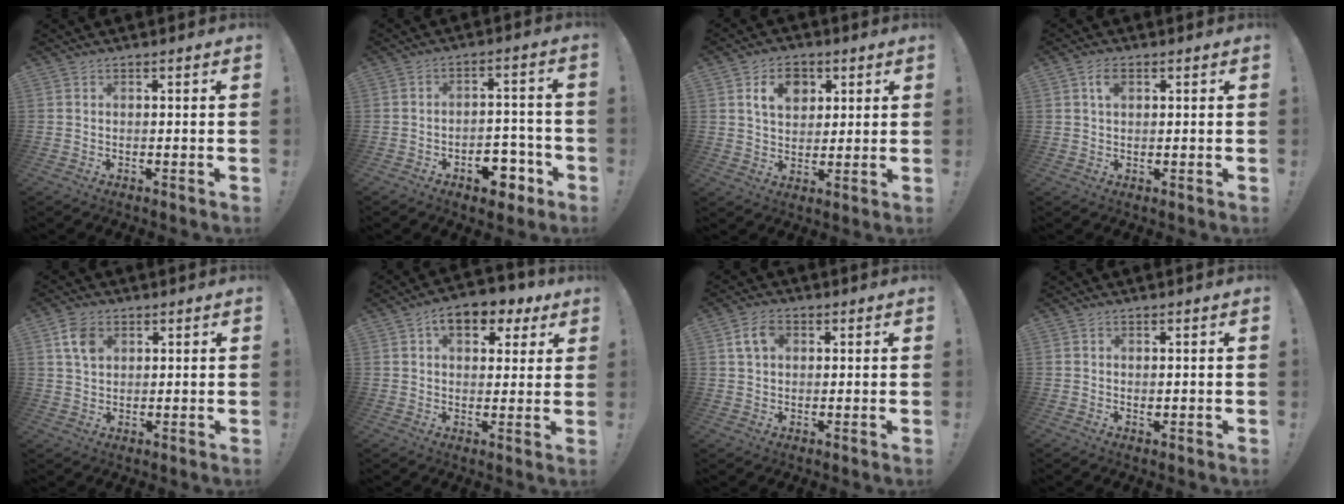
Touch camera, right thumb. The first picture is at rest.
{"total": 9.7, "force": [-5.7, 6.0, 5.1], "torque": [-0.035, 0.052, -0.092]}
{"total": 10.1, "force": [4.3, 7.6, 5.1], "torque": [-0.065, -0.013, 0.079]}
{"total": 4.0, "force": [1.6, 2.4, 2.8], "torque": [-0.039, -0.002, 0.027]}
{"total": 7.4, "force": [3.1, 5.5, 4.0], "torque": [-0.061, 0.000, 0.062]}
{"total": 9.7, "force": [5.1, 5.8, 6.0], "torque": [-0.074, -0.025, 0.089]}
{"total": 6.6, "force": [2.2, 4.6, 4.2], "torque": [-0.071, 0.010, 0.044]}
{"total": 0.6, "force": [0.0, 0.6, 0.2], "torque": [-0.001, -0.001, 0.001]}